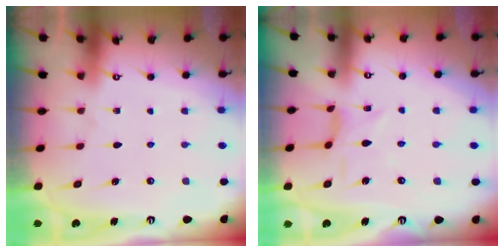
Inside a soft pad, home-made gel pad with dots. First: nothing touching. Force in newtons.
{"total": 1.9, "press": 1.9, "slide": 0.4}